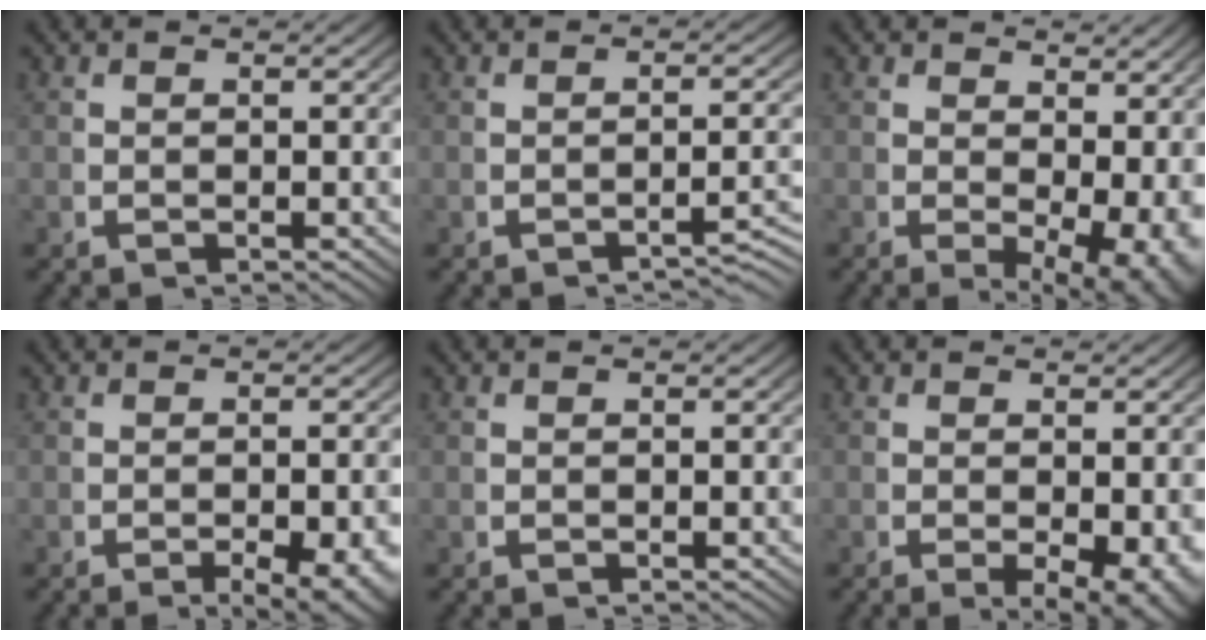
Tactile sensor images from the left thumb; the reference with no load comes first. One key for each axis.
{"total": 2.8, "fx": -2.2, "fy": 0.5, "fz": 1.7, "tx": -0.024, "ty": 0.002, "tz": -0.033}
{"total": 6.0, "fx": -0.2, "fy": 3.6, "fz": 4.8, "tx": -0.070, "ty": -0.029, "tz": 0.010}
{"total": 5.0, "fx": -2.6, "fy": 1.9, "fz": 3.9, "tx": -0.055, "ty": -0.017, "tz": -0.033}
{"total": 0.0}
{"total": 4.3, "fx": -1.2, "fy": 2.0, "fz": 3.6, "tx": -0.057, "ty": -0.025, "tz": -0.008}